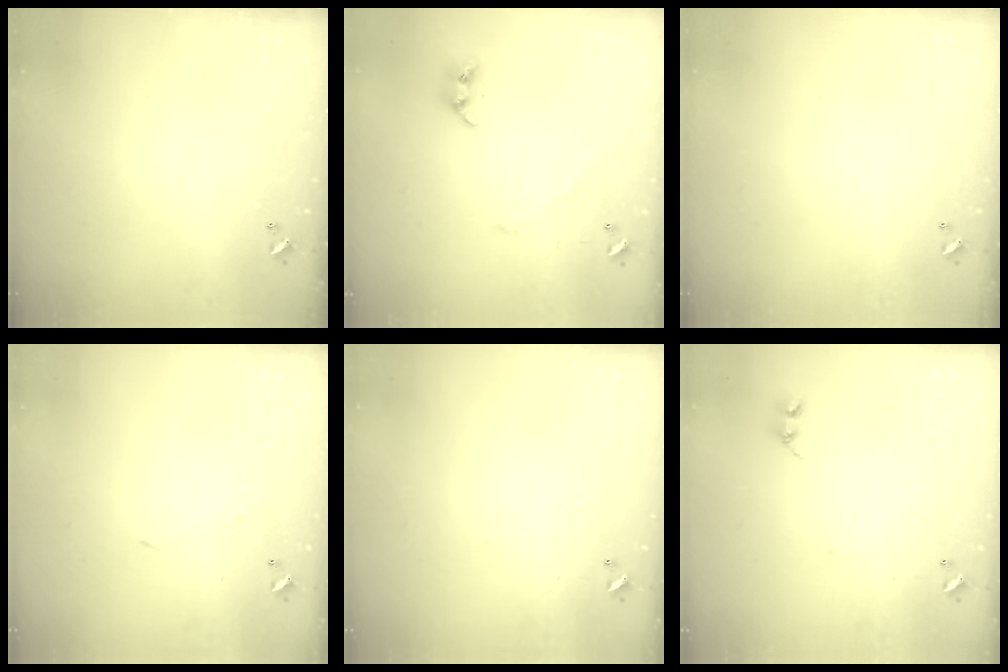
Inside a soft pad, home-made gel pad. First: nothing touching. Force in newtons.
{"total": 2.9, "press": 2.7, "slide": 1.0}
{"total": 0.0}
{"total": 1.6, "press": 1.5, "slide": 0.7}
{"total": 2.2, "press": 2.1, "slide": 0.4}
{"total": 1.8, "press": 1.8, "slide": 0.5}